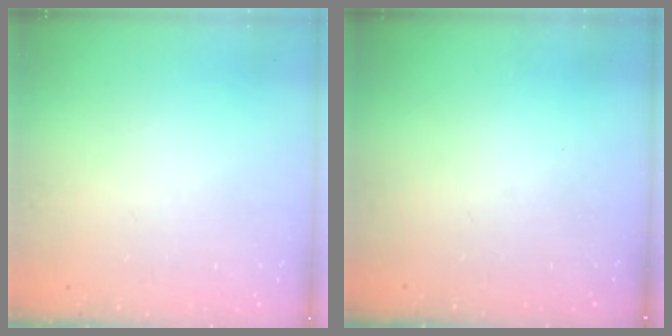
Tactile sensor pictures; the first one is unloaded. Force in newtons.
{"total": 0.0}